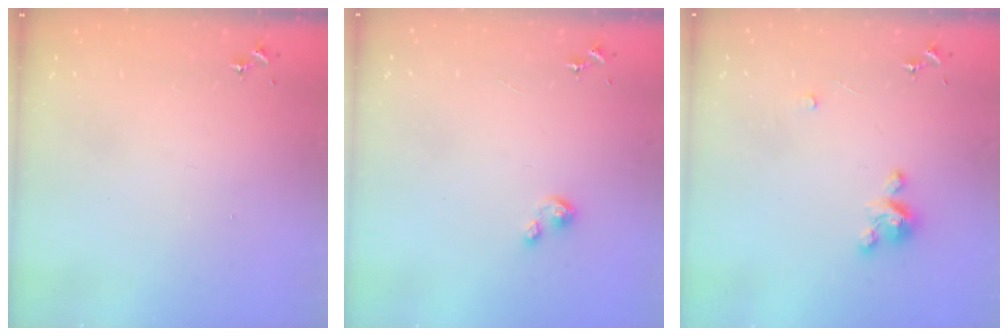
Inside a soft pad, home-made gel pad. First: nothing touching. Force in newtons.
{"total": 3.2, "press": 3.2, "slide": 0.3}
{"total": 4.2, "press": 4.2, "slide": 0.3}